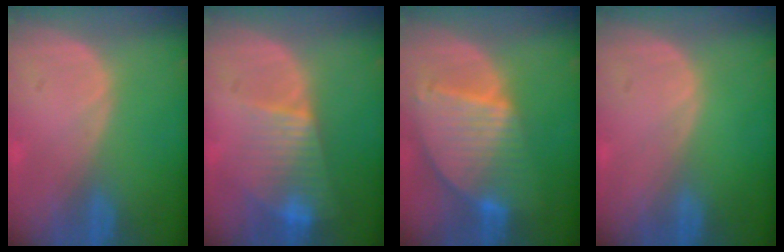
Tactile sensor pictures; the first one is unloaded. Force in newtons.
{"total": 7.9, "press": 6.7, "slide": 4.3}
{"total": 9.5, "press": 8.1, "slide": 4.8}
{"total": 0.0}